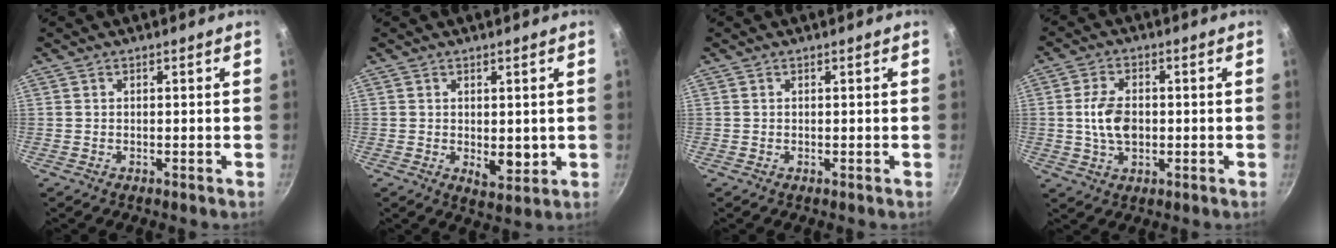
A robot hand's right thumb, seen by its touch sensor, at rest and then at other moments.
{"total": 4.7, "force": [0.2, 2.6, 3.9], "torque": [-0.044, -0.016, 0.009]}
{"total": 0.0}
{"total": 7.3, "force": [-0.3, 4.7, 5.6], "torque": [-0.097, 0.008, -0.006]}